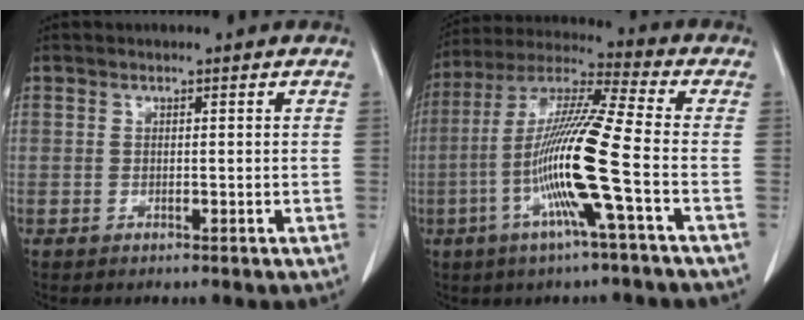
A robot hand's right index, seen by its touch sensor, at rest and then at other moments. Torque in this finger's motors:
{"motor_torque": [2.14, 0.00, 1.05, 0.21]}